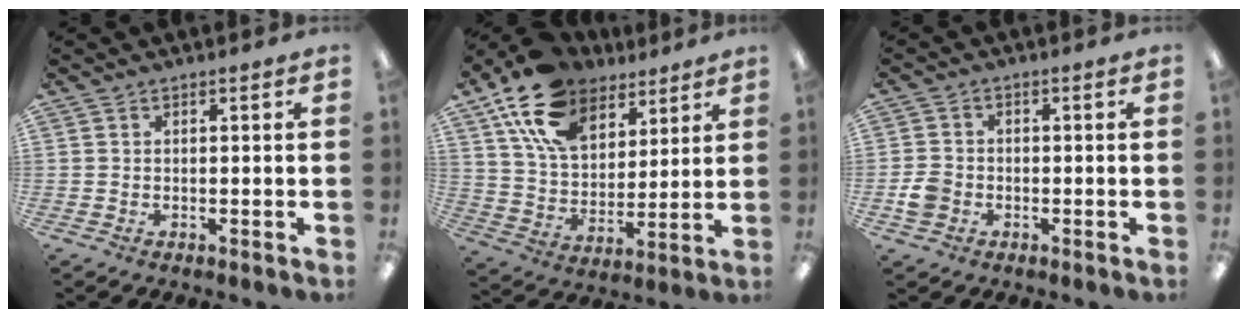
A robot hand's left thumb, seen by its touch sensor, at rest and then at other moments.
{"total": 18.3, "force": [11.9, 11.0, 8.6], "torque": [-0.171, -0.049, 0.222]}
{"total": 4.4, "force": [-1.4, 3.7, 2.0], "torque": [-0.037, 0.008, -0.025]}